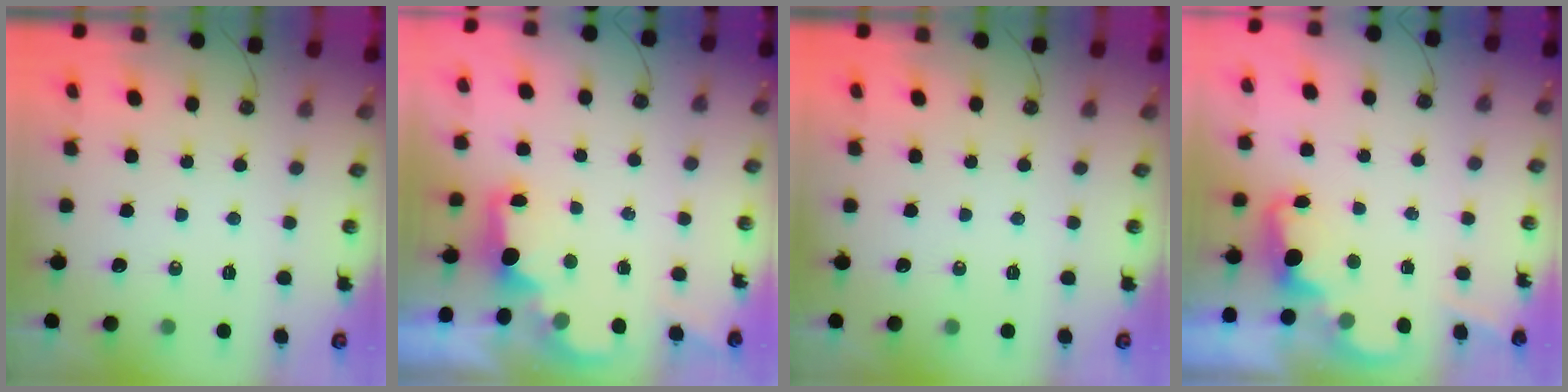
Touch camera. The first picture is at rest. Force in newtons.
{"total": 2.3, "press": 2.2, "slide": 0.7}
{"total": 0.0}
{"total": 2.2, "press": 2.1, "slide": 0.5}